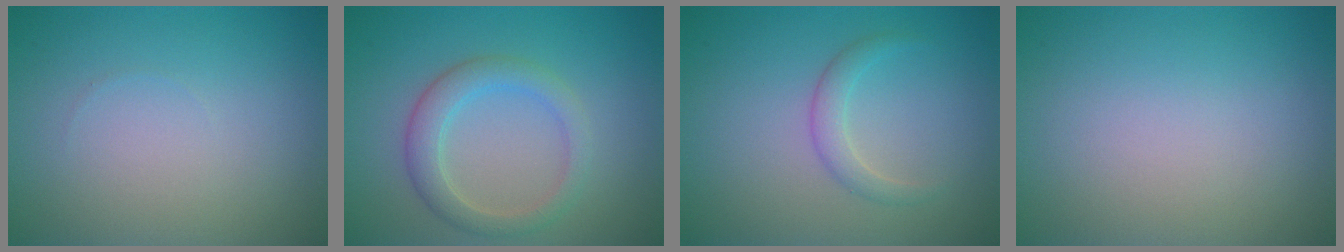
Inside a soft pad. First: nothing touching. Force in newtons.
{"total": 3.1, "press": 3.1, "slide": 0.1}
{"total": 1.7, "press": 1.7, "slide": 0.1}
{"total": 0.0}